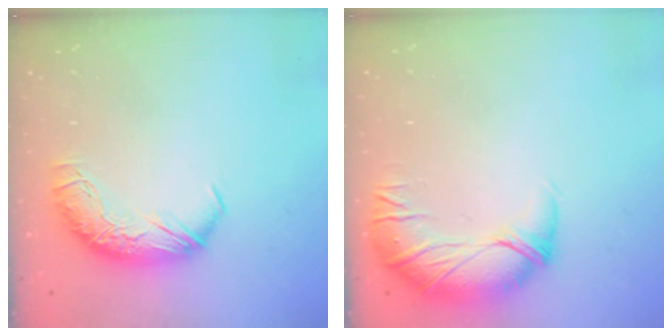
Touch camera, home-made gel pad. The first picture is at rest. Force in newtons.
{"total": 2.9, "press": 0.7, "slide": 2.8}